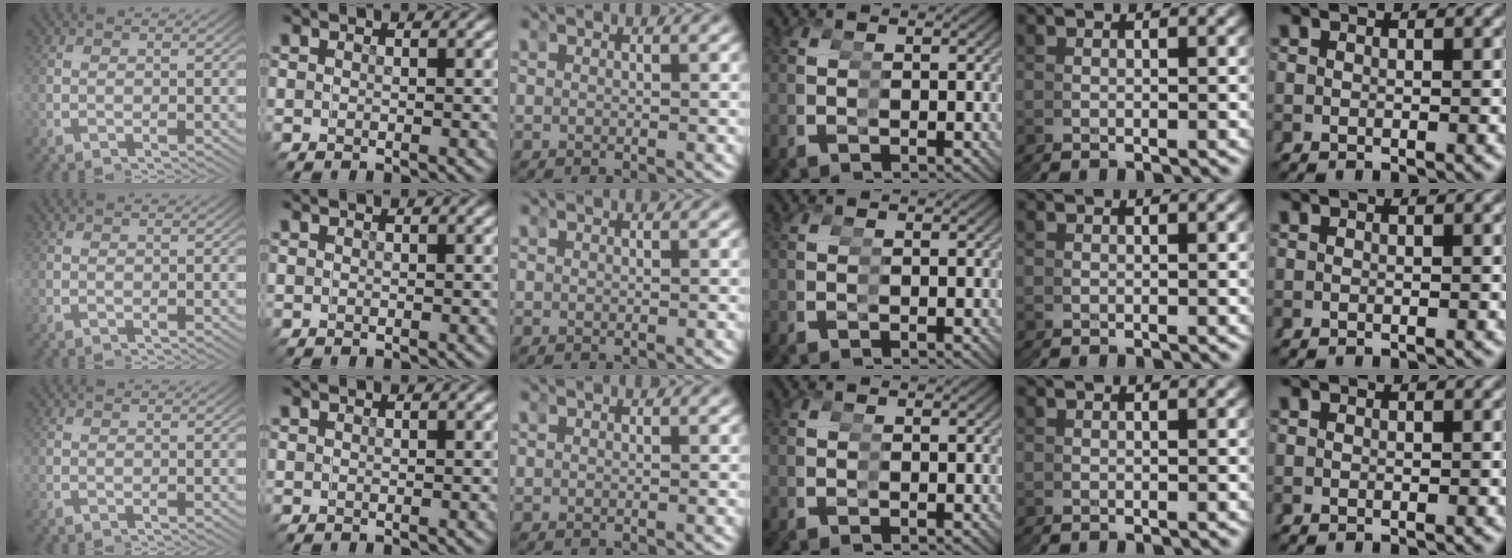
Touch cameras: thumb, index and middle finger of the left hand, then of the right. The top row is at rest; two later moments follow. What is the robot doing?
{"motion": "reach", "object": "sticker"}